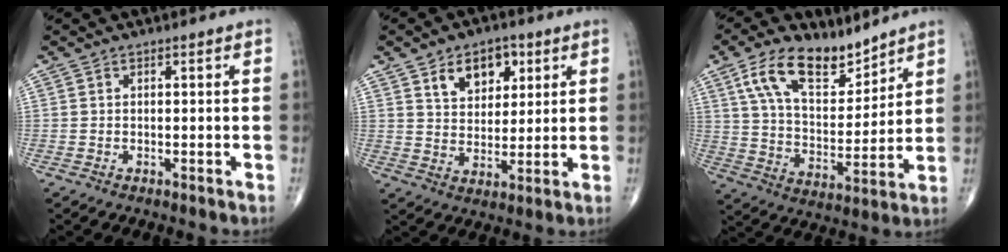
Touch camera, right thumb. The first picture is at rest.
{"total": 9.5, "force": [4.5, 6.1, 5.7], "torque": [-0.053, -0.021, 0.075]}
{"total": 15.0, "force": [9.7, 7.3, 8.8], "torque": [-0.127, -0.050, 0.183]}